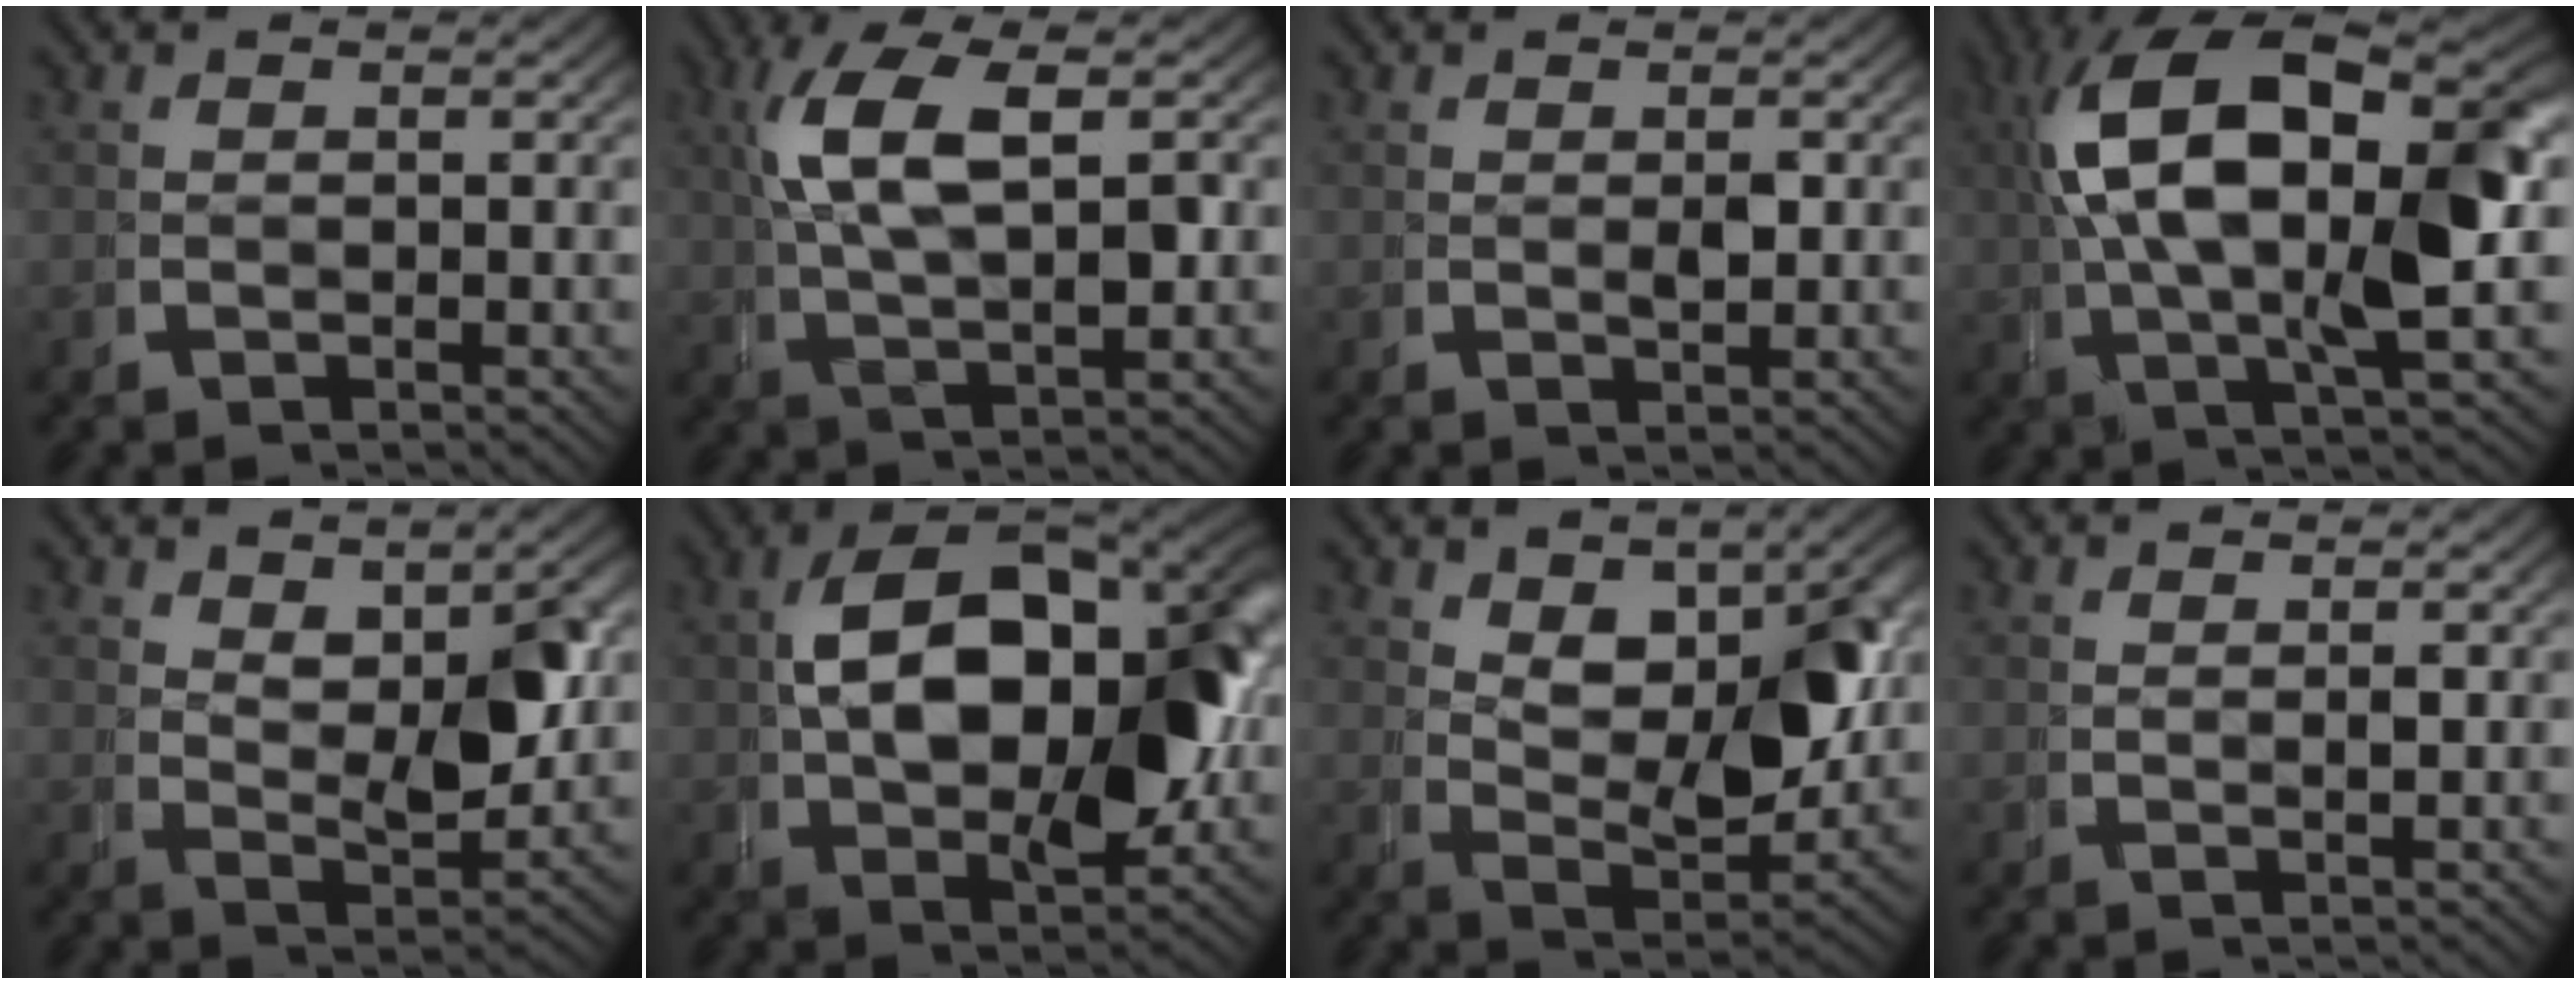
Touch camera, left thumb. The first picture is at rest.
{"total": 6.8, "force": [2.0, 2.9, 5.9], "torque": [-0.113, 0.014, 0.038]}
{"total": 1.1, "force": [0.4, 0.6, 0.7], "torque": [-0.015, -0.004, 0.012]}
{"total": 15.1, "force": [2.2, 7.4, 13.0], "torque": [-0.229, -0.005, 0.034]}
{"total": 4.1, "force": [1.7, 1.6, 3.3], "torque": [-0.055, -0.008, 0.036]}
{"total": 17.5, "force": [0.8, 10.5, 14.0], "torque": [-0.222, -0.029, 0.028]}
{"total": 6.8, "force": [1.8, 3.4, 5.6], "torque": [-0.103, -0.025, 0.043]}
{"total": 0.5, "force": [0.5, -0.1, 0.1], "torque": [-0.001, 0.006, 0.009]}